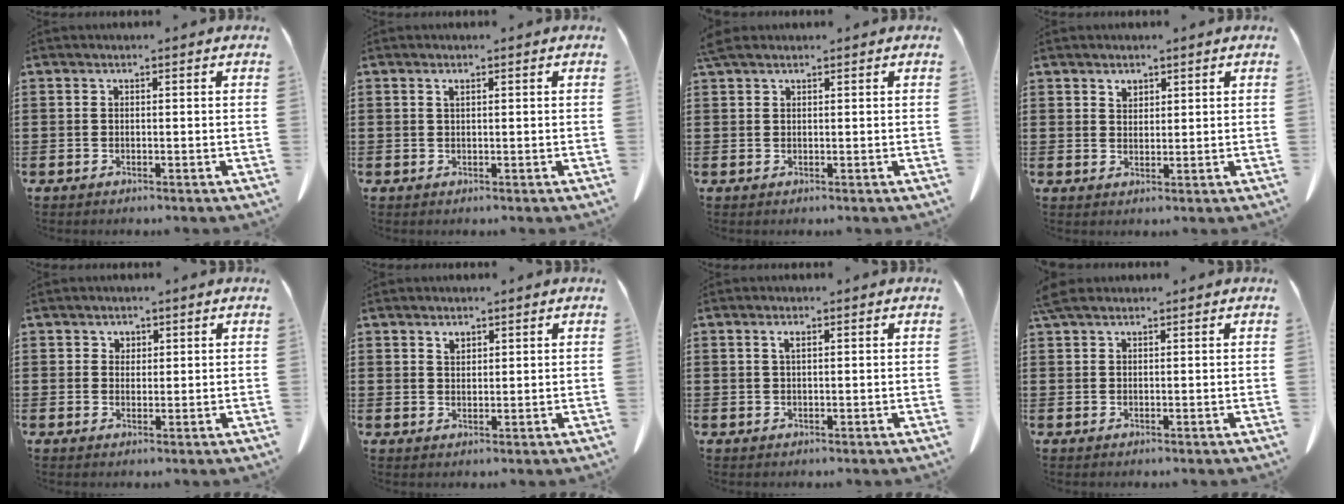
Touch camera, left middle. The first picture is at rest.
{"total": 0.7, "force": [0.4, 0.2, 0.6], "torque": [-0.013, 0.002, 0.007]}
{"total": 1.4, "force": [1.1, 0.3, 0.7], "torque": [-0.019, 0.001, 0.022]}
{"total": 1.7, "force": [1.4, 0.8, 0.4], "torque": [-0.002, -0.003, 0.026]}
{"total": 1.5, "force": [1.1, 1.0, 0.1], "torque": [0.002, -0.001, 0.021]}
{"total": 1.5, "force": [1.3, 0.7, 0.5], "torque": [-0.005, -0.003, 0.023]}
{"total": 1.4, "force": [0.6, 0.4, 1.3], "torque": [-0.026, 0.003, 0.009]}
{"total": 1.9, "force": [1.5, 0.5, 1.0], "torque": [-0.026, 0.003, 0.028]}